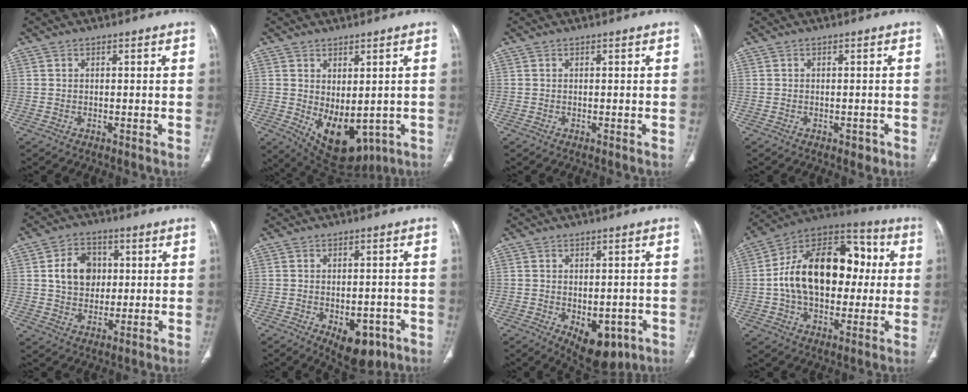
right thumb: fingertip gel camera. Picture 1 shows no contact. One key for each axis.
{"total": 11.7, "fx": -2.2, "fy": 7.0, "fz": 9.1, "tx": -0.111, "ty": -0.004, "tz": -0.001}
{"total": 0.0}
{"total": 1.6, "fx": -0.8, "fy": 1.1, "fz": 0.8, "tx": -0.002, "ty": 0.002, "tz": -0.007}
{"total": 9.6, "fx": 1.6, "fy": 7.6, "fz": 5.5, "tx": -0.059, "ty": 0.002, "tz": 0.026}
{"total": 8.9, "fx": -4.2, "fy": 5.0, "fz": 6.1, "tx": -0.061, "ty": 0.012, "tz": -0.046}
{"total": 9.9, "fx": -4.0, "fy": 5.8, "fz": 7.1, "tx": -0.071, "ty": 0.003, "tz": -0.041}
{"total": 24.1, "fx": 1.5, "fy": 15.5, "fz": 18.4, "tx": -0.276, "ty": 0.034, "tz": 0.021}